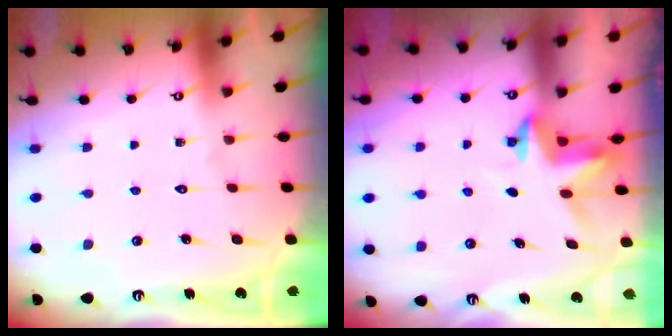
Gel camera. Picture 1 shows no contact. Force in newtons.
{"total": 3.4, "press": 3.4, "slide": 0.2}